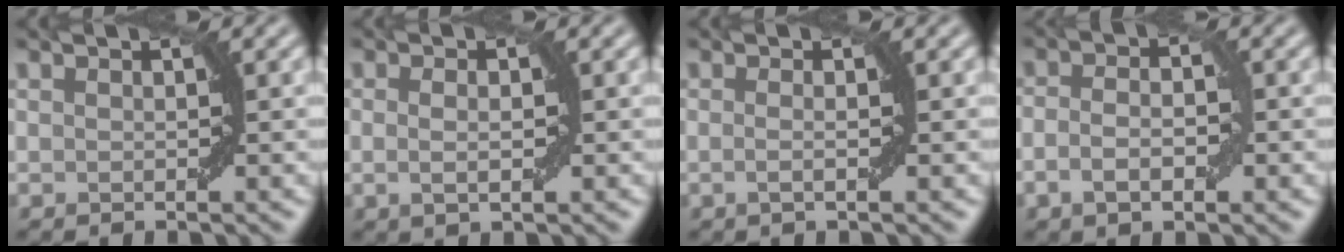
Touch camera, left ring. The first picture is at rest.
{"total": 1.7, "force": [0.0, 0.6, 1.6], "torque": [-0.031, 0.001, 0.000]}
{"total": 1.4, "force": [-0.2, 0.3, 1.3], "torque": [-0.021, -0.003, -0.009]}
{"total": 3.1, "force": [-0.8, 1.5, 2.6], "torque": [-0.045, 0.000, -0.016]}